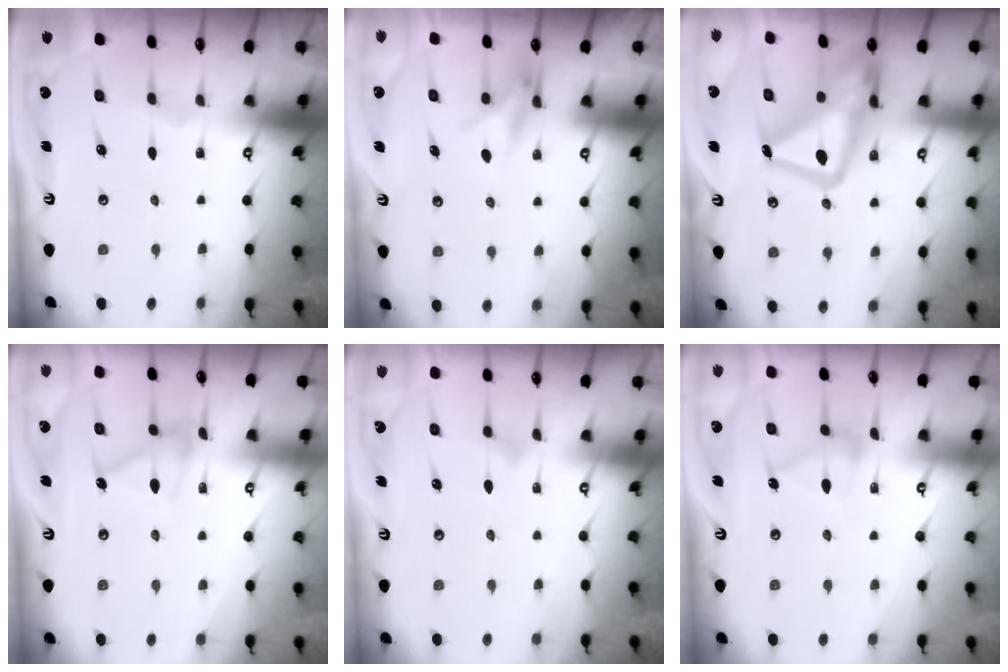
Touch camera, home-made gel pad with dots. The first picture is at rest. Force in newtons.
{"total": 8.4, "press": 8.3, "slide": 1.5}
{"total": 19.8, "press": 19.8, "slide": 1.8}
{"total": 11.0, "press": 11.0, "slide": 0.8}
{"total": 7.7, "press": 7.7, "slide": 0.4}
{"total": 9.7, "press": 9.7, "slide": 0.6}